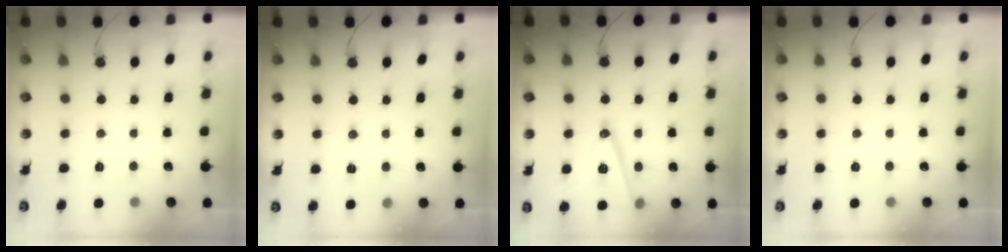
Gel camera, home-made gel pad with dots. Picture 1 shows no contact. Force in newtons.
{"total": 5.7, "press": 5.1, "slide": 2.5}
{"total": 14.7, "press": 14.3, "slide": 3.4}
{"total": 0.0}